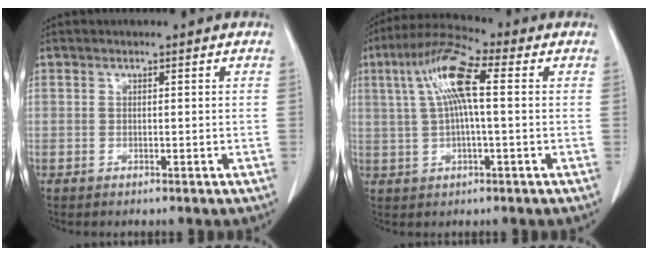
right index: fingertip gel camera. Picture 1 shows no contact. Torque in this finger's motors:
{"motor_torque": [0.97, 0.51, 0.32, 0.21]}